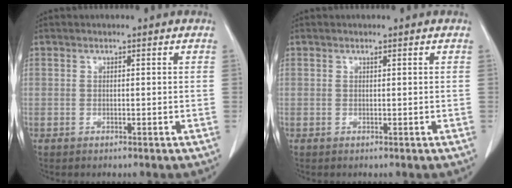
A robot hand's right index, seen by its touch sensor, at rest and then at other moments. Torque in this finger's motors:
{"motor_torque": [0.03, -0.01, 0.00, 0.00]}